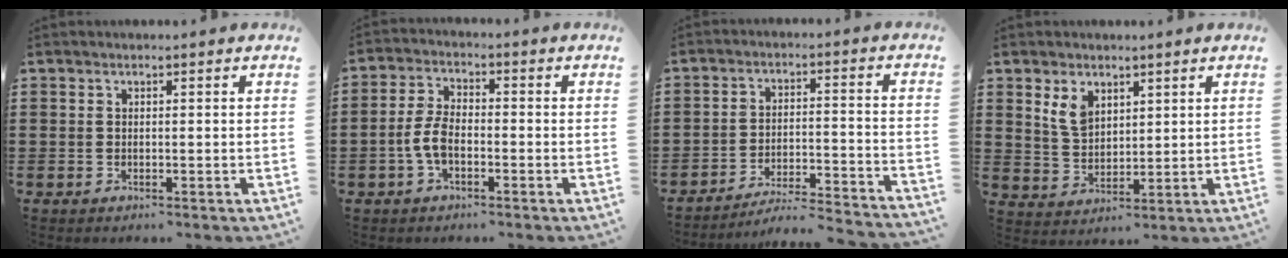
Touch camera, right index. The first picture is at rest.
{"total": 4.9, "force": [-1.7, 2.5, 3.9], "torque": [-0.103, -0.004, -0.040]}
{"total": 5.3, "force": [-5.0, -0.3, 1.5], "torque": [-0.034, -0.015, -0.105]}
{"total": 4.9, "force": [2.6, 3.2, 2.7], "torque": [-0.066, 0.009, 0.048]}